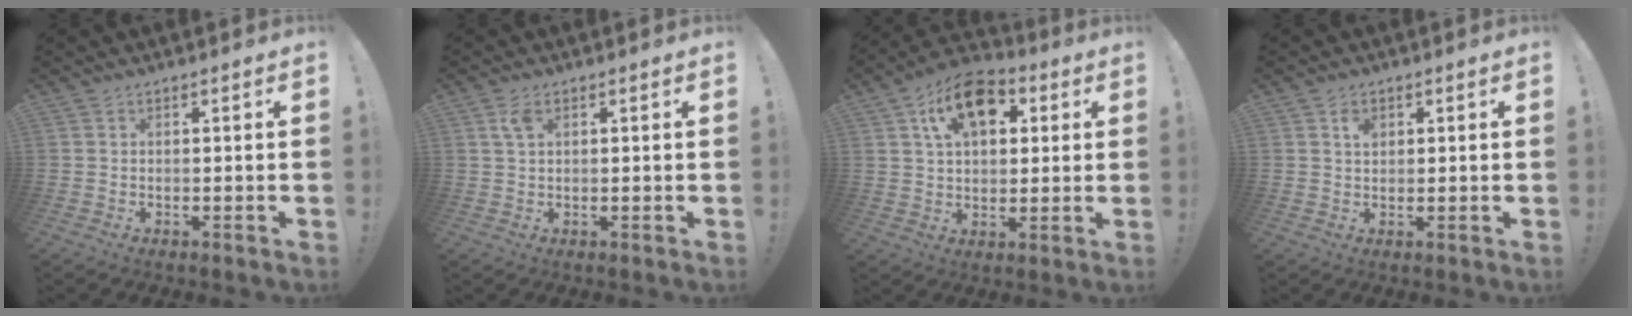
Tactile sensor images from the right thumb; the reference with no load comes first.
{"total": 3.4, "force": [1.5, 1.6, 2.6], "torque": [-0.054, 0.003, 0.027]}
{"total": 14.7, "force": [6.3, 9.7, 9.1], "torque": [-0.133, -0.018, 0.115]}
{"total": 2.3, "force": [1.1, 1.6, 1.3], "torque": [-0.009, -0.006, 0.016]}